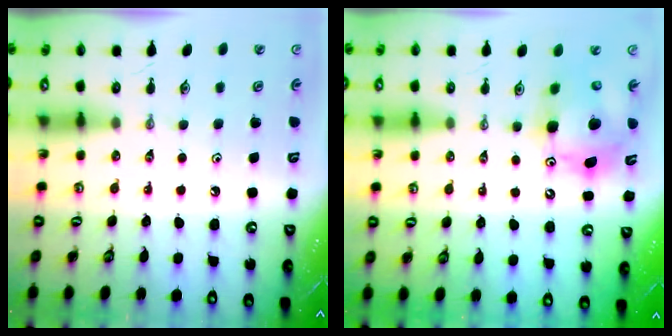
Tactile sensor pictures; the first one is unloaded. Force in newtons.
{"total": 12.9, "press": 12.6, "slide": 2.8}